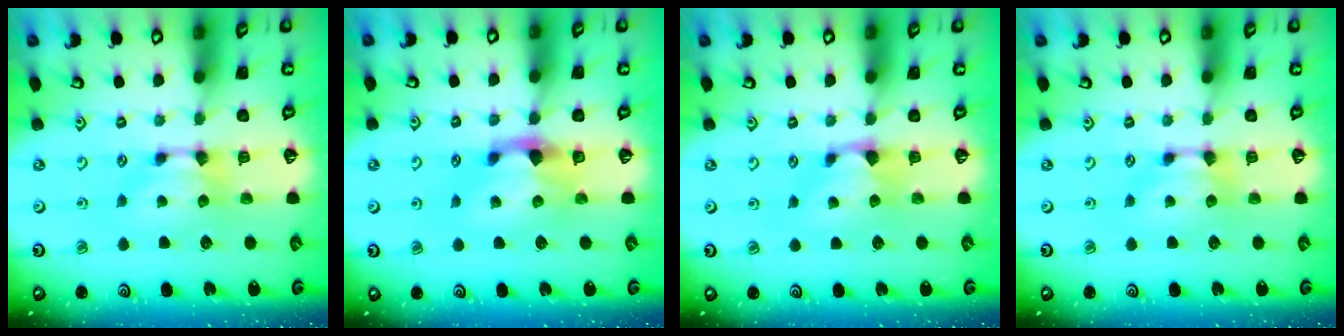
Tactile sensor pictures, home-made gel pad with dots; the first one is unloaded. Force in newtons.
{"total": 2.2, "press": 1.8, "slide": 1.3}
{"total": 1.3, "press": 0.7, "slide": 1.0}
{"total": 0.0}